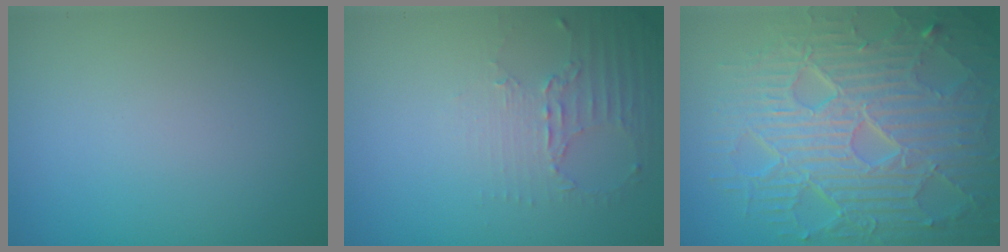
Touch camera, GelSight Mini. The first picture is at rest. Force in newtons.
{"total": 2.2, "press": 1.7, "slide": 1.5}
{"total": 10.1, "press": 6.6, "slide": 7.7}